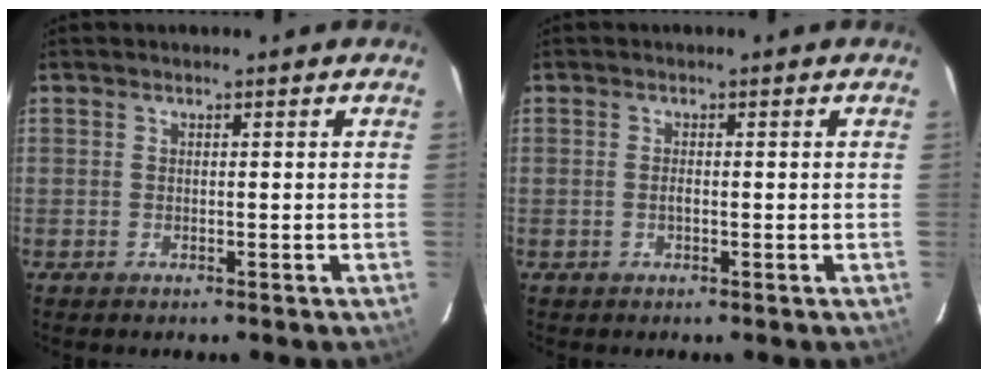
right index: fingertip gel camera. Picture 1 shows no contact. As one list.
[{"total": 0.8, "force": [-0.3, 0.3, 0.7], "torque": [-0.014, 0.000, -0.006]}]